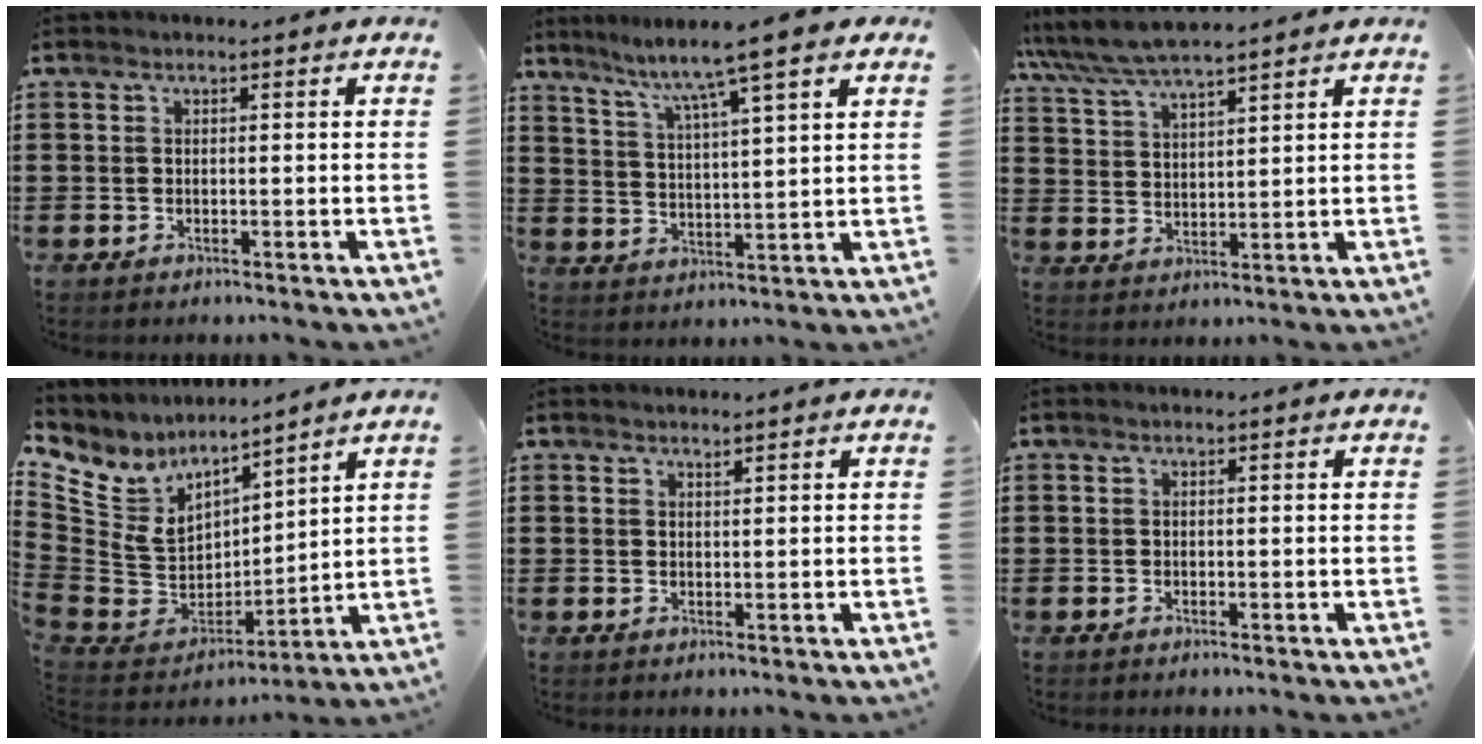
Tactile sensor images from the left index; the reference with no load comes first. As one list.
[{"total": 6.5, "force": [5.1, -0.7, 3.9], "torque": [-0.098, -0.033, 0.079]}, {"total": 5.6, "force": [5.3, 0.5, 1.8], "torque": [-0.055, -0.024, 0.094]}, {"total": 8.0, "force": [4.4, 6.0, 2.9], "torque": [-0.110, -0.044, 0.083]}, {"total": 0.8, "force": [0.8, 0.0, 0.0], "torque": [-0.003, -0.002, 0.017]}, {"total": 0.0}]